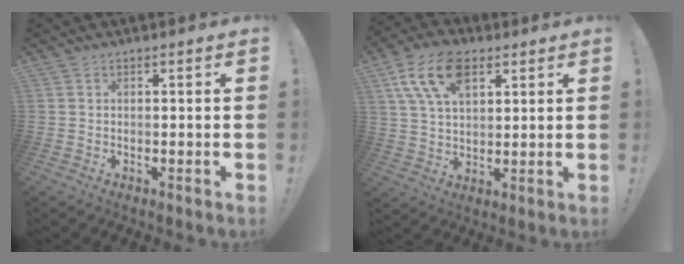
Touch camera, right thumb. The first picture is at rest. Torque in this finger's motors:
{"motor_torque": [0.40, 0.45, 0.18, 0.18, 0.11]}